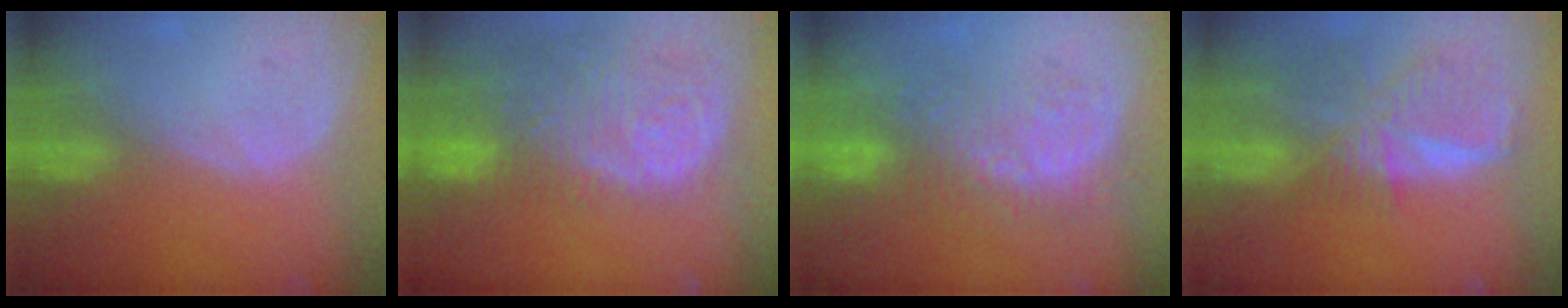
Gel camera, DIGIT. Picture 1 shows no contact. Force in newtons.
{"total": 14.4, "press": 11.8, "slide": 8.2}
{"total": 9.1, "press": 8.5, "slide": 3.2}
{"total": 9.2, "press": 8.0, "slide": 4.5}